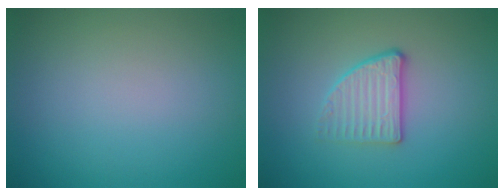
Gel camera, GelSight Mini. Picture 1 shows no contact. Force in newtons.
{"total": 2.7, "press": 2.4, "slide": 1.2}